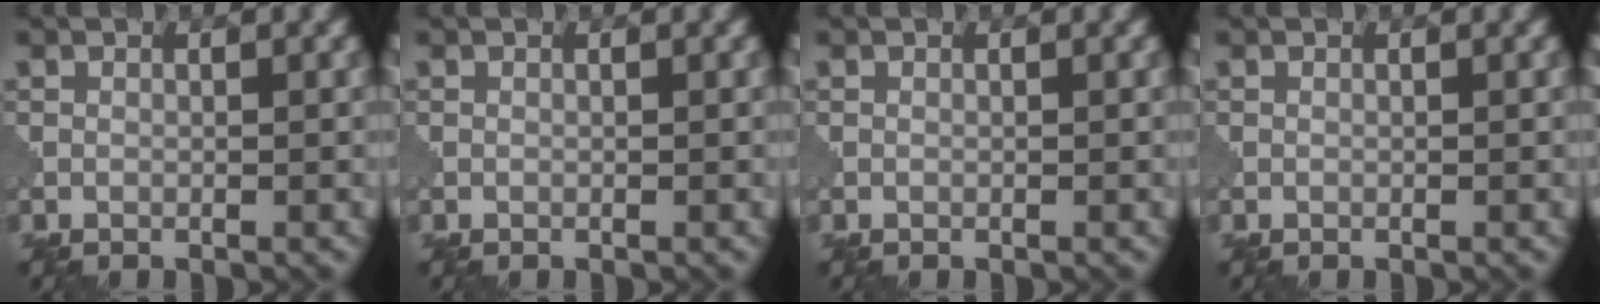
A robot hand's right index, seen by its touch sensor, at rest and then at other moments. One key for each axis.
{"total": 0.0}
{"total": 0.0}
{"total": 0.0}